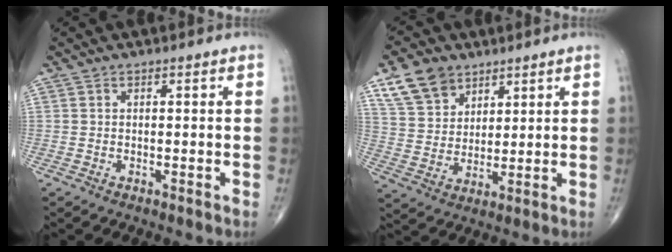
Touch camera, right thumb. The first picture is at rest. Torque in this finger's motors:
{"motor_torque": [-0.77, 1.34, -0.18, 0.34, 0.04]}